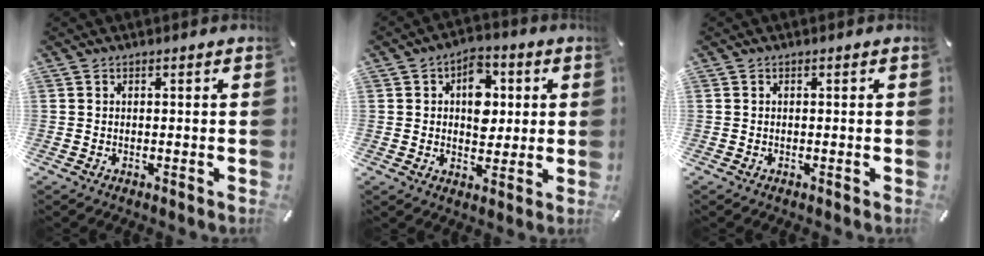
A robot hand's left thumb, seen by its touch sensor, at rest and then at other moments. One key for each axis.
{"total": 9.6, "fx": 1.8, "fy": 7.0, "fz": 6.2, "tx": -0.072, "ty": -0.001, "tz": 0.026}
{"total": 0.0}